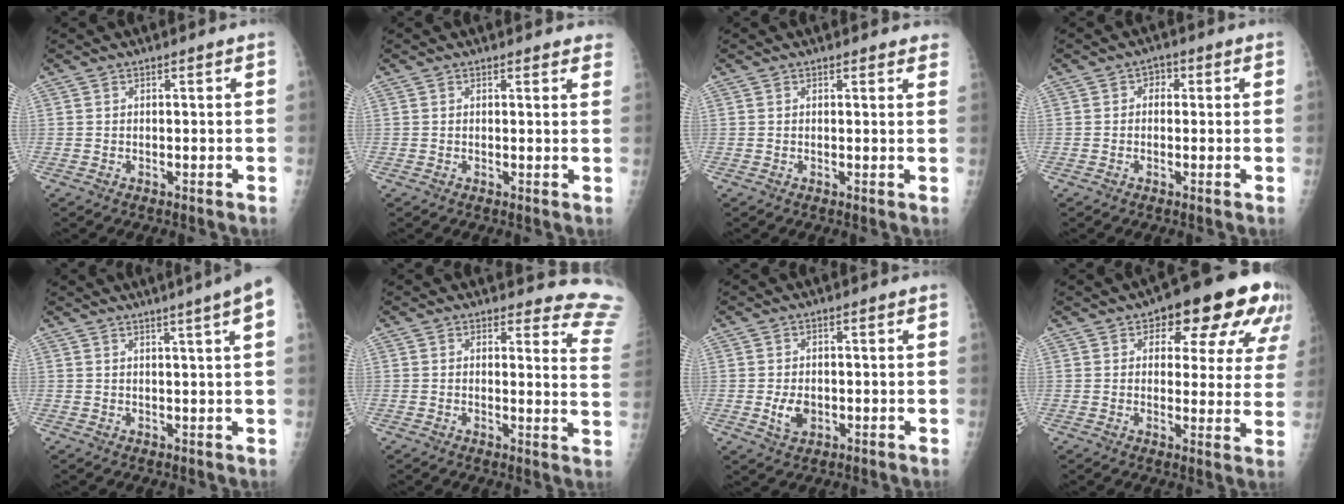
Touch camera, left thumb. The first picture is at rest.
{"total": 3.2, "force": [2.9, 1.0, 0.7], "torque": [0.013, -0.011, 0.016]}
{"total": 2.9, "force": [2.7, 0.9, 0.7], "torque": [0.011, -0.010, 0.014]}
{"total": 2.2, "force": [0.2, 1.8, 1.2], "torque": [0.004, 0.008, -0.007]}
{"total": 6.9, "force": [3.8, -0.7, 5.7], "torque": [-0.073, 0.001, 0.042]}
{"total": 12.0, "force": [11.7, 2.6, 0.1], "torque": [0.056, -0.126, 0.079]}
{"total": 4.0, "force": [-0.7, 2.7, 2.9], "torque": [-0.046, -0.003, -0.007]}
{"total": 16.0, "force": [8.4, 7.7, 11.2], "torque": [-0.087, -0.014, 0.097]}